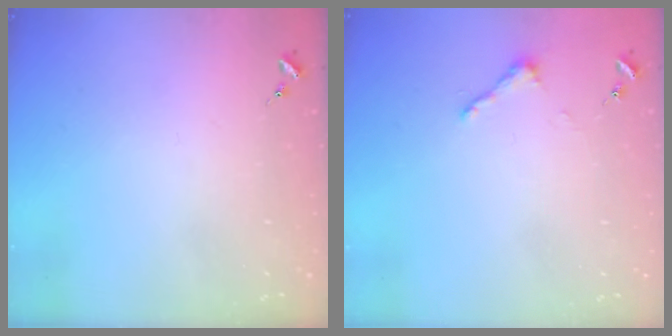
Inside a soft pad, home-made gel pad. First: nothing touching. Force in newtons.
{"total": 3.3, "press": 3.3, "slide": 0.3}